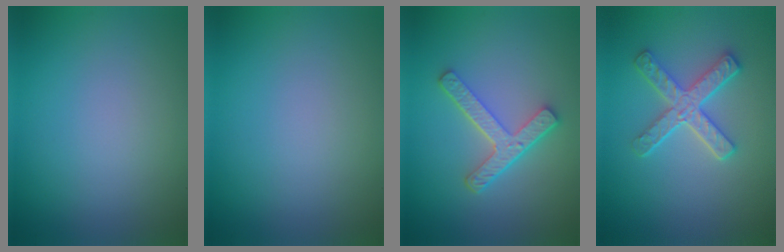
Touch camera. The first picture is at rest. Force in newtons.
{"total": 0.0}
{"total": 4.4, "press": 3.3, "slide": 2.9}
{"total": 3.7, "press": 3.2, "slide": 1.8}